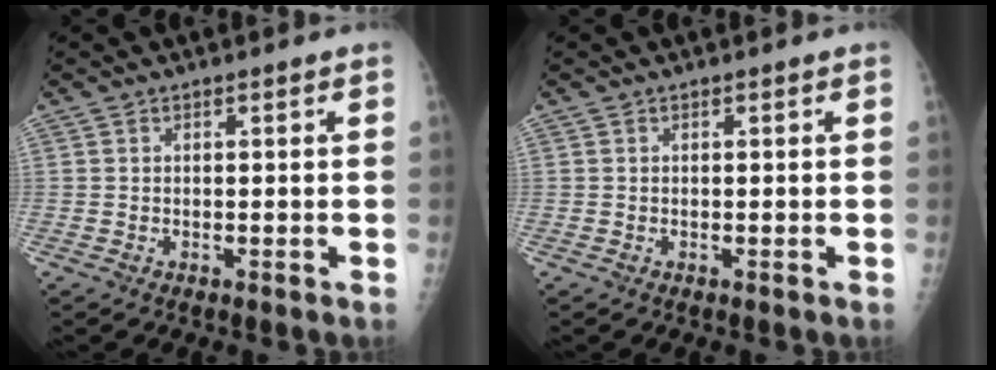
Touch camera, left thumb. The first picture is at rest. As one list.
[{"total": 0.0}]